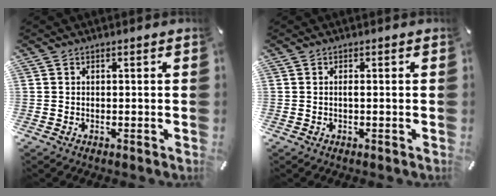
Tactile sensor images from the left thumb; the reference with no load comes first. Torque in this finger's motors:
{"motor_torque": [-0.16, 0.03, 0.09, -0.07, 0.04]}